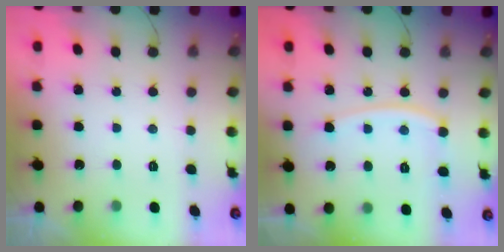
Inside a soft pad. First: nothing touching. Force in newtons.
{"total": 10.7, "press": 10.7, "slide": 1.1}